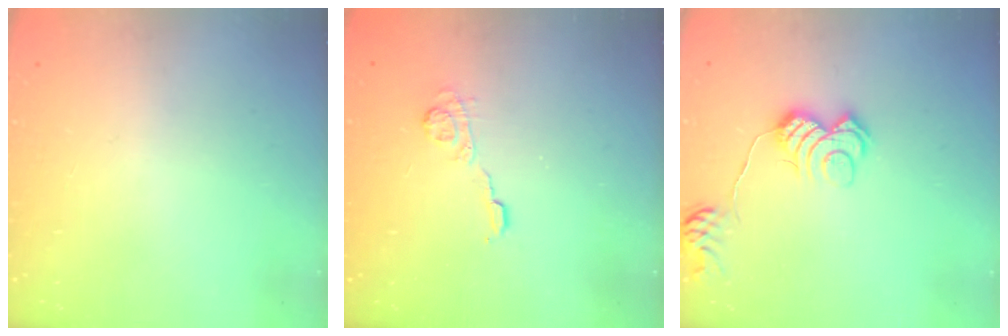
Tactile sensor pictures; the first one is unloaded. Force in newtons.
{"total": 5.2, "press": 5.2, "slide": 0.4}
{"total": 11.4, "press": 11.4, "slide": 0.5}